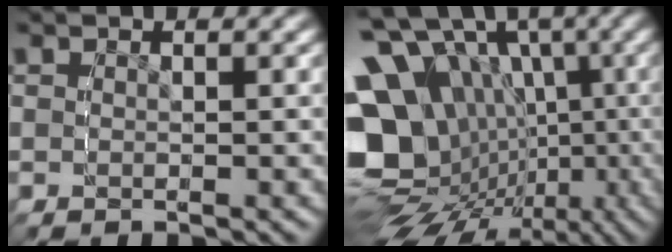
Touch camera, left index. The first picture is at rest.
{"total": 16.7, "force": [-2.0, 13.2, 10.0], "torque": [-0.204, -0.056, -0.026]}